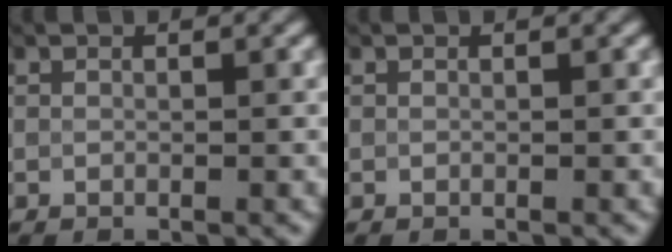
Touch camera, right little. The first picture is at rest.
{"total": 0.0}